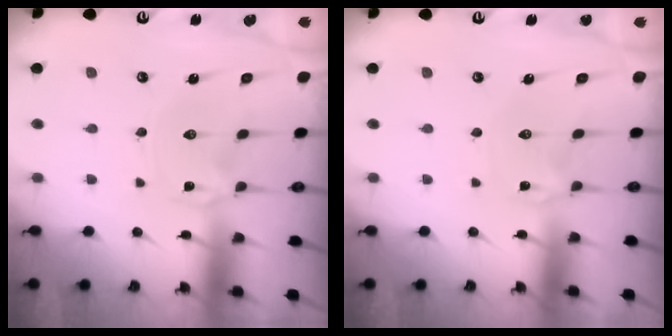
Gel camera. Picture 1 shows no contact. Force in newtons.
{"total": 2.0, "press": 2.0, "slide": 0.2}